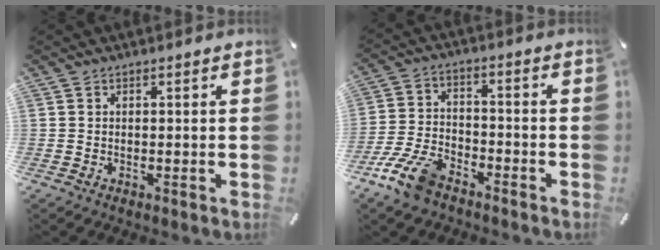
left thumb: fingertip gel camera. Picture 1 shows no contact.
{"total": 10.5, "force": [-7.4, 4.9, 5.7], "torque": [-0.117, 0.036, -0.140]}